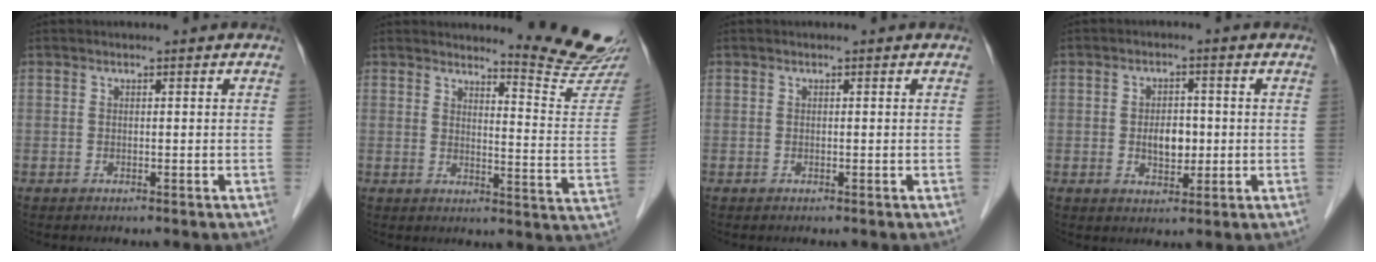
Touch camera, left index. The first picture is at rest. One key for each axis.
{"total": 11.6, "fx": 11.3, "fy": -1.3, "fz": 2.2, "tx": -0.026, "ty": -0.105, "tz": 0.128}
{"total": 0.0}
{"total": 4.4, "fx": -0.3, "fy": 2.7, "fz": 3.4, "tx": -0.058, "ty": 0.005, "tz": 0.000}